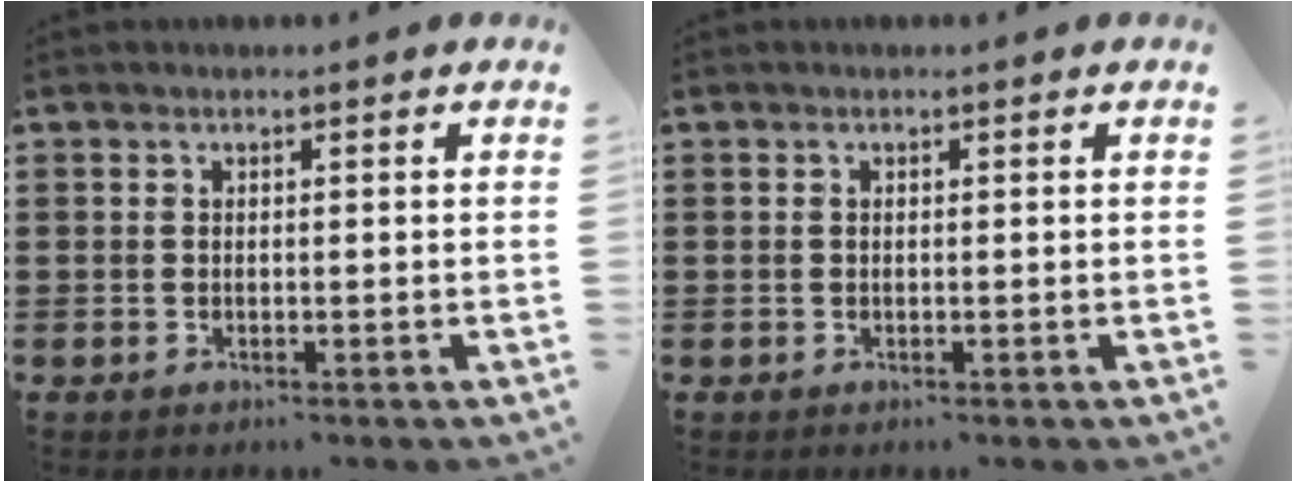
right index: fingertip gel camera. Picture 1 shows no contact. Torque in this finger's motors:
{"motor_torque": [-0.17, 0.19, -0.07, -0.01]}